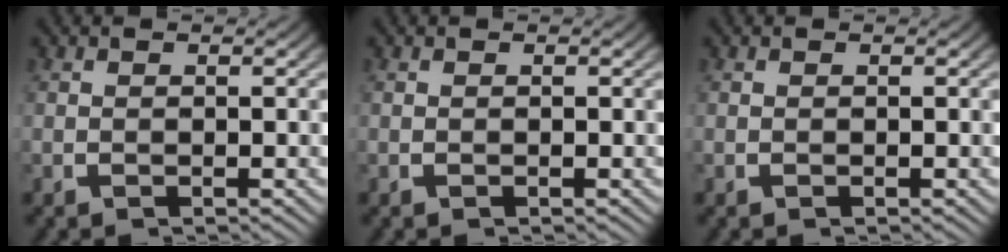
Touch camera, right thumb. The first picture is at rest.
{"total": 0.0}
{"total": 0.0}